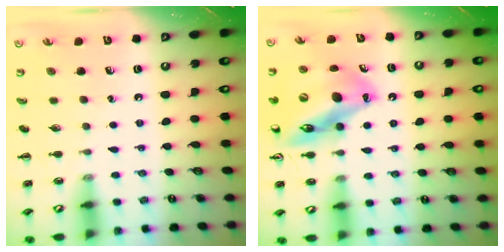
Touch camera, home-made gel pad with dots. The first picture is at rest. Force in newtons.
{"total": 16.9, "press": 16.3, "slide": 4.5}